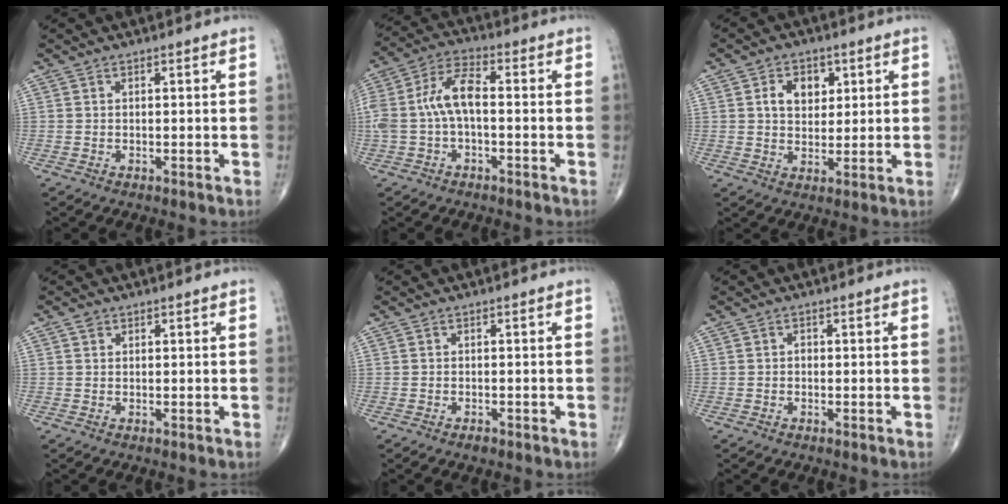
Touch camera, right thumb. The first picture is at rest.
{"total": 9.7, "force": [-0.6, 4.8, 8.4], "torque": [-0.186, 0.036, -0.015]}
{"total": 6.6, "force": [2.1, 4.8, 4.1], "torque": [-0.038, -0.008, 0.034]}
{"total": 1.0, "force": [0.5, 0.8, 0.4], "torque": [-0.002, -0.001, 0.008]}
{"total": 1.0, "force": [-0.7, 0.5, 0.5], "torque": [-0.010, 0.001, -0.011]}
{"total": 0.6, "force": [-0.1, 0.5, 0.4], "torque": [-0.002, 0.002, -0.007]}